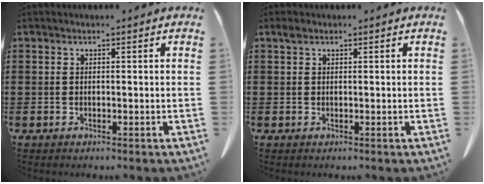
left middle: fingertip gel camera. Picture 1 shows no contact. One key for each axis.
{"total": 0.8, "fx": 0.5, "fy": 0.5, "fz": 0.5, "tx": -0.004, "ty": -0.001, "tz": 0.009}